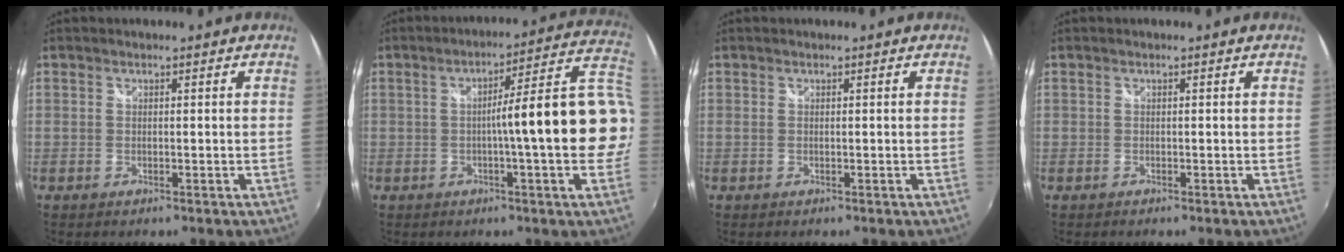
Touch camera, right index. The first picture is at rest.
{"total": 14.3, "force": [-1.3, -0.6, 14.2], "torque": [-0.161, 0.018, -0.017]}
{"total": 0.0}
{"total": 1.6, "force": [0.0, -1.3, -0.8], "torque": [0.019, -0.007, 0.002]}